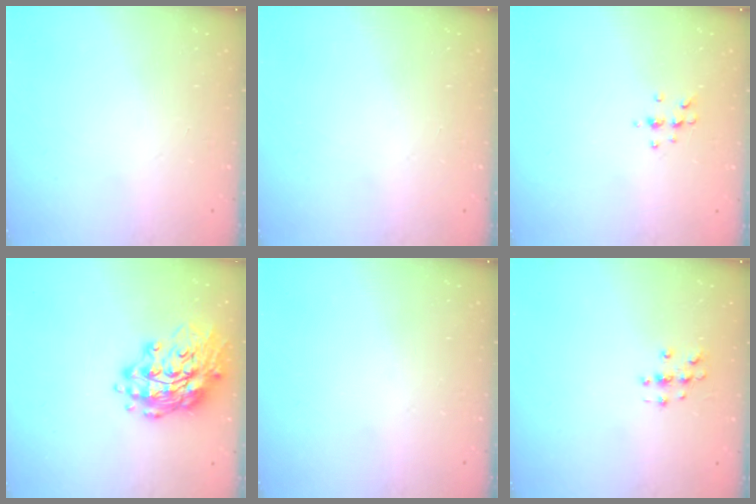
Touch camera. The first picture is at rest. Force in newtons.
{"total": 0.0}
{"total": 5.6, "press": 5.4, "slide": 1.5}
{"total": 16.9, "press": 16.6, "slide": 3.1}
{"total": 0.0}
{"total": 2.8, "press": 2.8, "slide": 0.3}